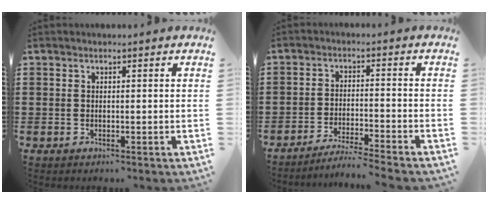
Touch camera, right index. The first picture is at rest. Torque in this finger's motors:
{"motor_torque": [1.38, 0.76, 0.00, 0.02]}